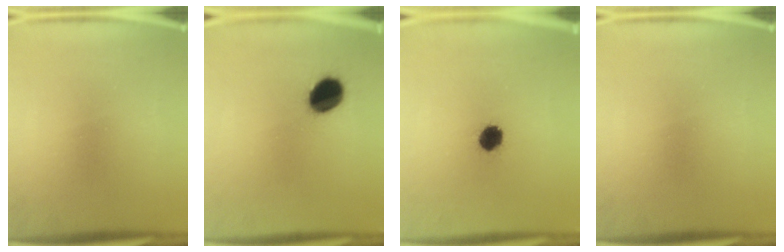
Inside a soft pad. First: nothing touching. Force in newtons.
{"total": 9.1}
{"total": 5.8}
{"total": 0.0}